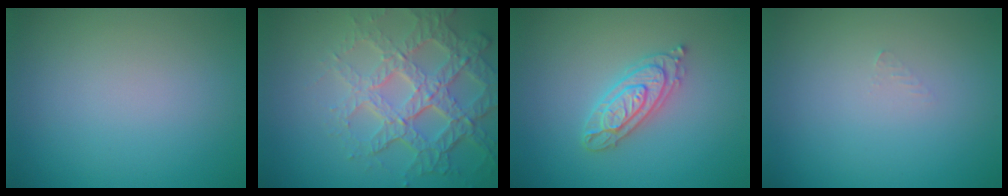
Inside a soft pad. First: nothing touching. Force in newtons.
{"total": 7.4, "press": 5.2, "slide": 5.2}
{"total": 3.7, "press": 3.7, "slide": 0.6}
{"total": 0.7, "press": 0.7, "slide": 0.1}